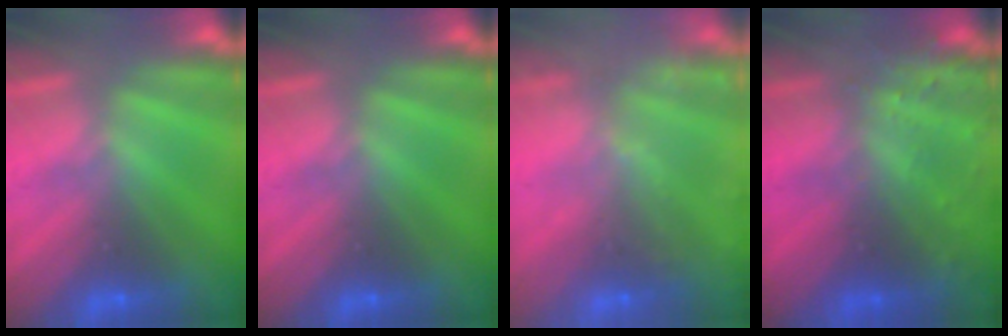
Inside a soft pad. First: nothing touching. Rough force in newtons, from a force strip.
{"total": 0.0}
{"total": 8.7}
{"total": 6.2}